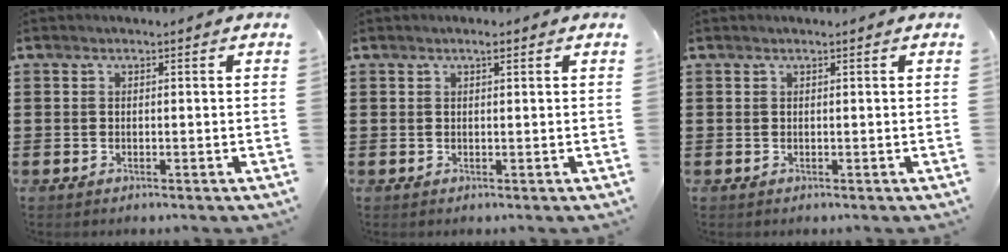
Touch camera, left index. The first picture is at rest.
{"total": 1.1, "force": [0.6, 0.3, 0.9], "torque": [-0.018, 0.003, 0.011]}
{"total": 0.0}